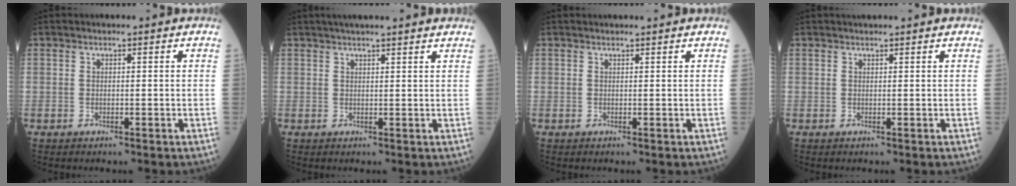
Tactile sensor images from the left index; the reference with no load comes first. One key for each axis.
{"total": 8.7, "fx": 7.6, "fy": 0.3, "fz": 4.2, "tx": -0.058, "ty": 0.030, "tz": 0.089}
{"total": 1.5, "fx": 1.5, "fy": -0.1, "fz": 0.3, "tx": -0.001, "ty": 0.013, "tz": 0.023}
{"total": 1.7, "fx": 1.6, "fy": 0.1, "fz": 0.6, "tx": -0.003, "ty": 0.019, "tz": 0.026}